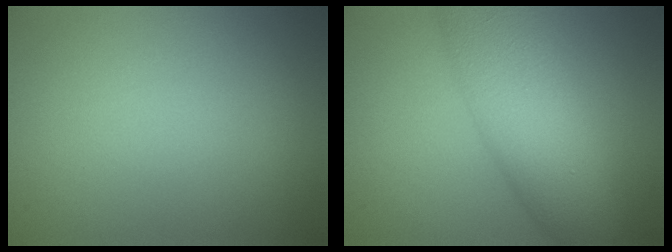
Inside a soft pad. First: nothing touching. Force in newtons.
{"total": 8.4, "press": 8.4, "slide": 0.2}